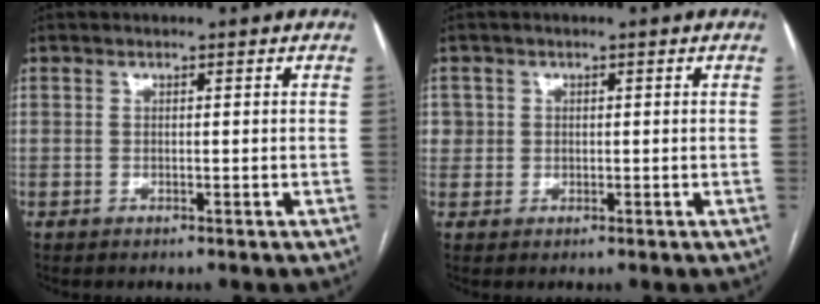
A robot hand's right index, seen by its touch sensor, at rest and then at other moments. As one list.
[{"total": 2.1, "force": [0.4, 2.0, 0.1], "torque": [0.013, 0.006, 0.005]}]